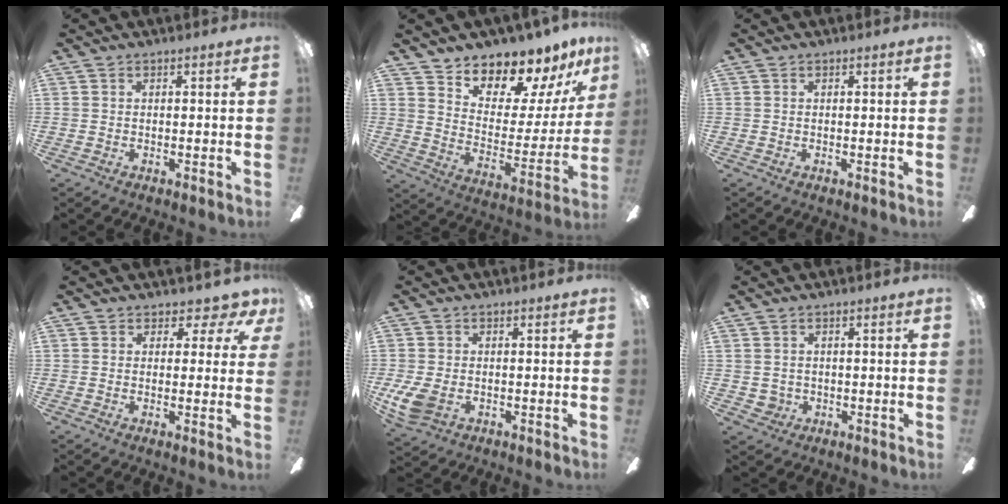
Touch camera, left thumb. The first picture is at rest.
{"total": 12.0, "force": [11.2, 3.6, 2.0], "torque": [-0.033, -0.114, 0.198]}
{"total": 0.0}
{"total": 3.9, "force": [2.4, 2.6, 1.6], "torque": [-0.009, -0.018, 0.038]}
{"total": 6.9, "force": [-1.8, 4.7, 4.7], "torque": [-0.112, -0.006, -0.035]}
{"total": 2.3, "force": [0.4, 2.2, 0.4], "torque": [-0.011, 0.003, 0.008]}